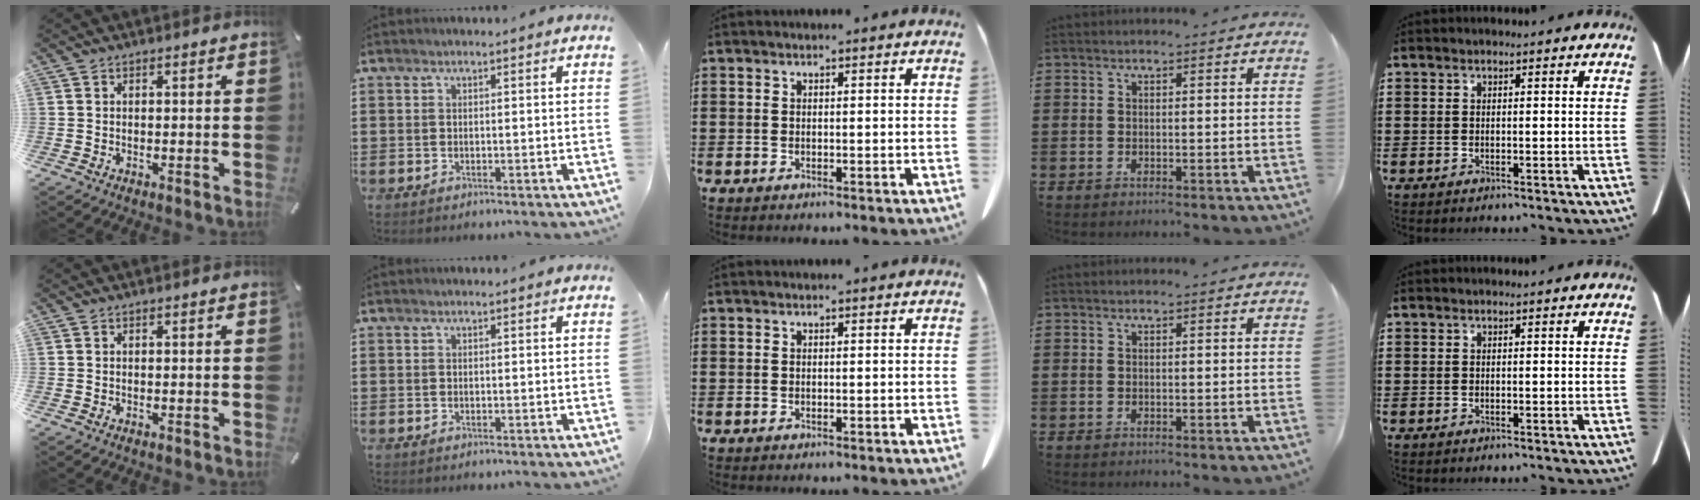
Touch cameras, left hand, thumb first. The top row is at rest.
{}